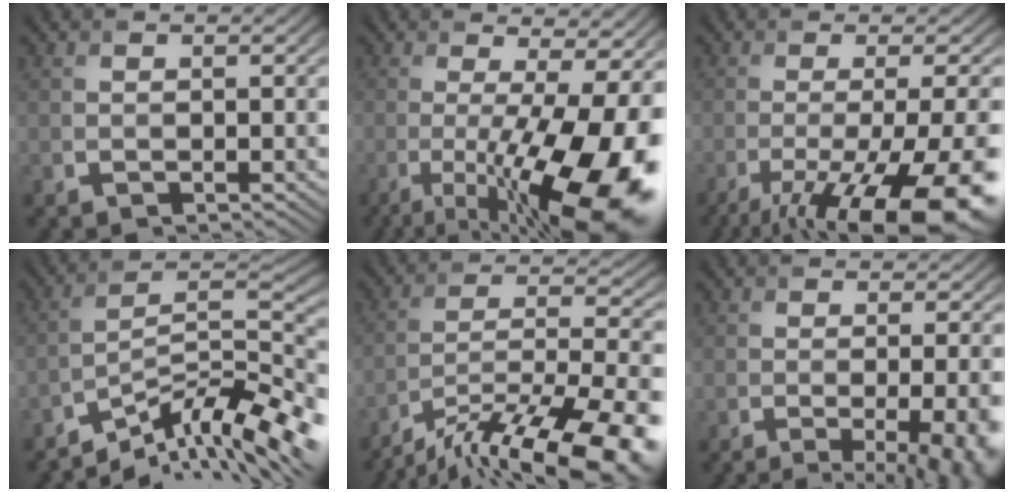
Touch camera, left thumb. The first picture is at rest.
{"total": 16.2, "force": [-4.4, 4.9, 14.9], "torque": [-0.222, -0.027, -0.053]}
{"total": 16.5, "force": [-9.0, 4.0, 13.2], "torque": [-0.200, -0.017, -0.132]}
{"total": 12.8, "force": [-9.7, 2.8, 7.9], "torque": [-0.136, 0.008, -0.174]}
{"total": 17.6, "force": [-13.5, 4.6, 10.3], "torque": [-0.155, -0.011, -0.207]}
{"total": 8.8, "force": [-2.3, 3.0, 7.9], "torque": [-0.079, -0.013, -0.018]}